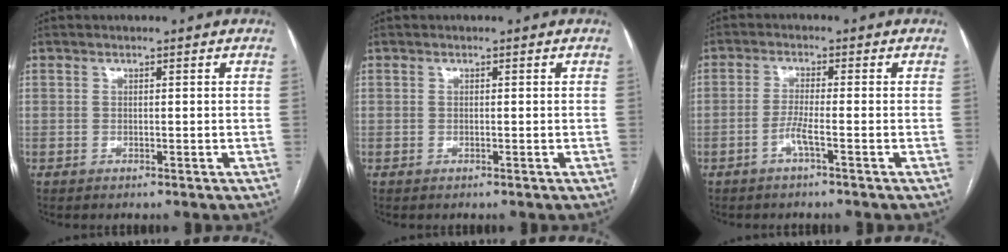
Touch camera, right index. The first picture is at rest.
{"total": 0.0}
{"total": 2.8, "force": [-1.4, -0.3, 2.4], "torque": [-0.047, -0.001, -0.031]}